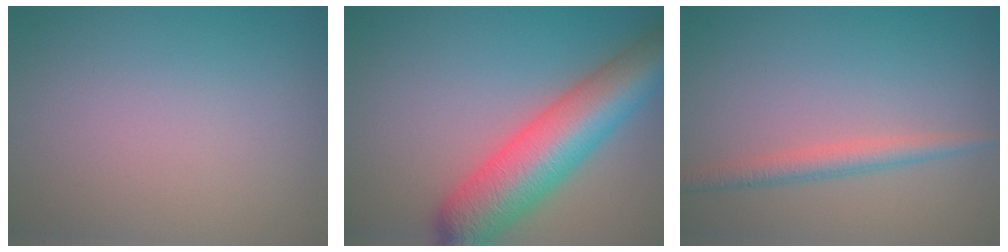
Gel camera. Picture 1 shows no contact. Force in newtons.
{"total": 9.7, "press": 9.6, "slide": 0.4}
{"total": 2.2, "press": 2.2, "slide": 0.0}